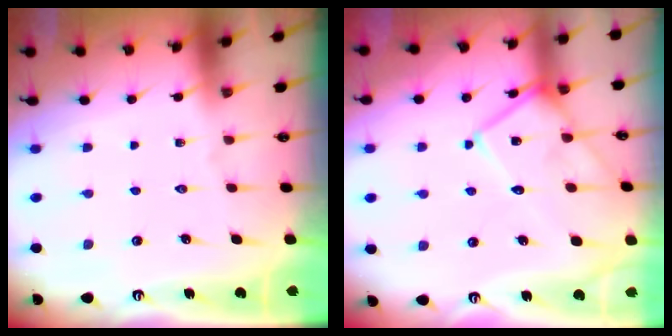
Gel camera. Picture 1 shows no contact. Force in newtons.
{"total": 14.2, "press": 14.1, "slide": 0.7}